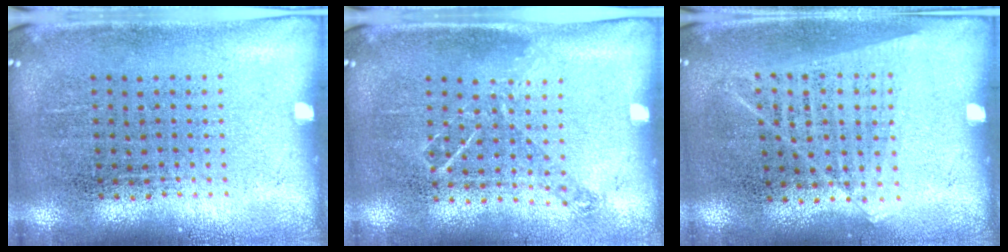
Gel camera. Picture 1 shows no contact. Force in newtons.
{"total": 0.8, "press": 0.8, "slide": 0.2}
{"total": 1.1, "press": 1.0, "slide": 0.6}